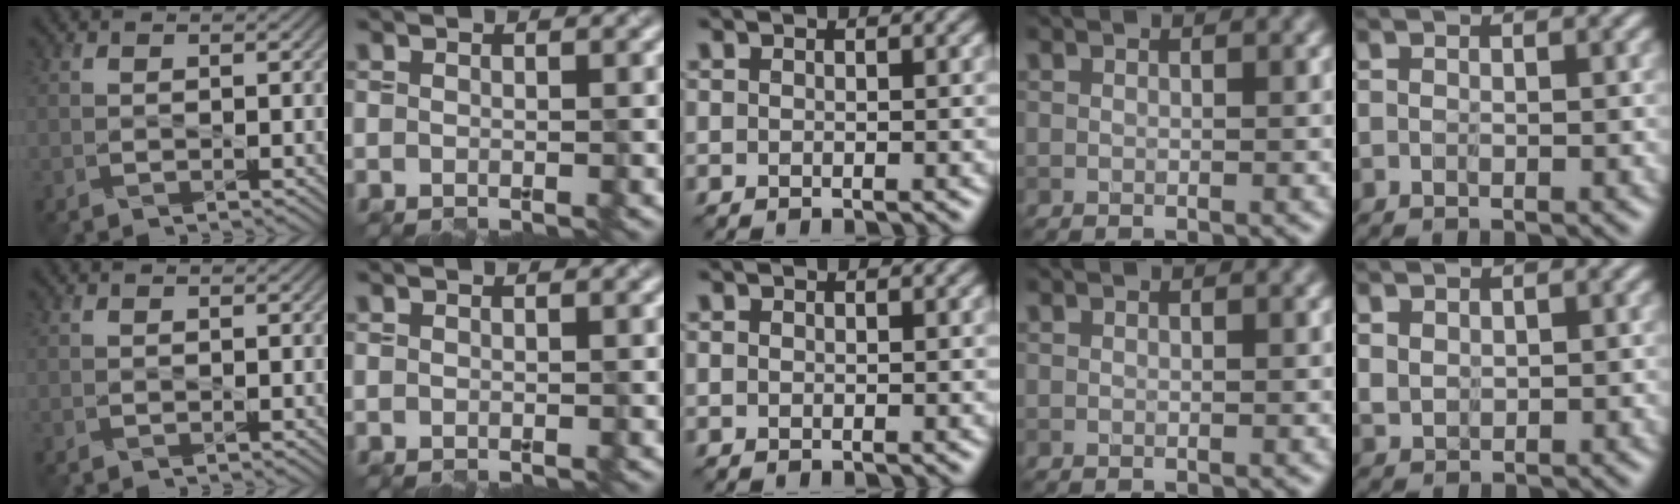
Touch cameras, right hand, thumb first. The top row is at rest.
{"little": {"total": 1.3, "force": [1.0, 0.6, 0.5], "torque": [-0.036, 0.001, 0.022]}}